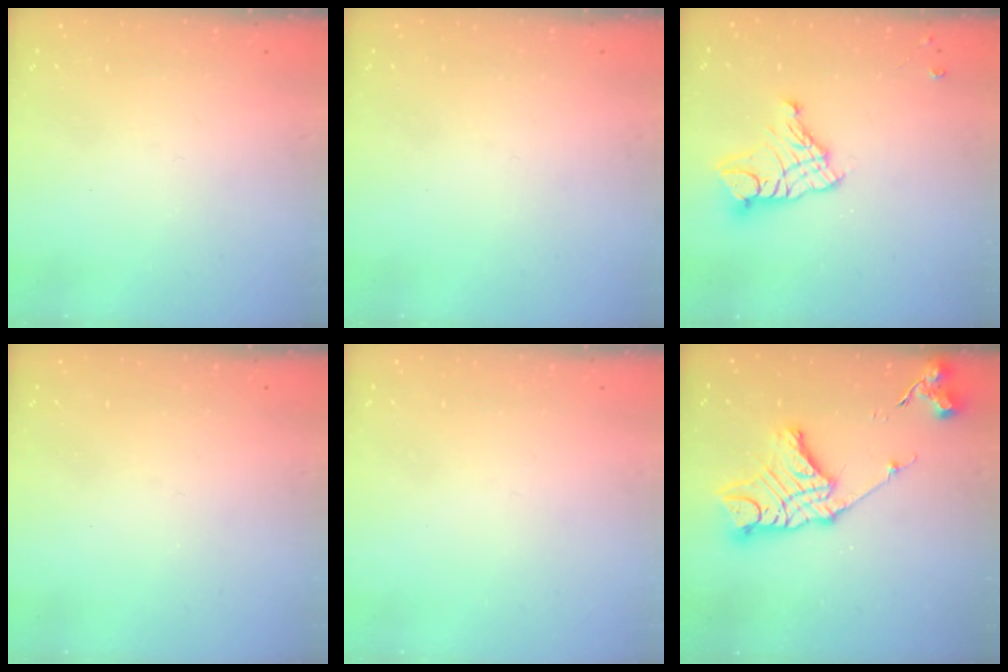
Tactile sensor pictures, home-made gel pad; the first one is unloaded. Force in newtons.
{"total": 0.0}
{"total": 11.6, "press": 11.6, "slide": 1.1}
{"total": 0.0}
{"total": 0.0}
{"total": 15.1, "press": 15.1, "slide": 1.2}